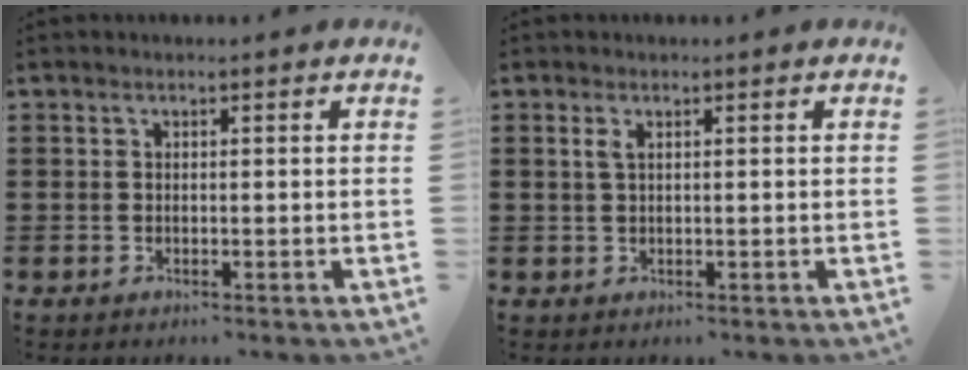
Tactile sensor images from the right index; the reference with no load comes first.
{"total": 1.1, "force": [0.4, 0.3, 1.0], "torque": [-0.022, 0.003, 0.006]}